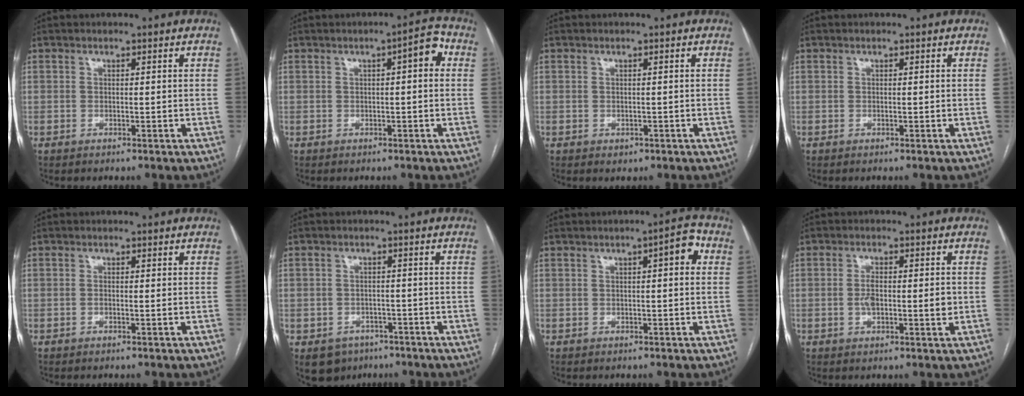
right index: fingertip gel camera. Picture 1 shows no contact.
{"total": 4.1, "force": [0.9, 1.0, 3.8], "torque": [-0.048, 0.015, 0.008]}
{"total": 0.9, "force": [-0.3, 0.7, 0.3], "torque": [-0.007, 0.001, 0.001]}
{"total": 0.0}
{"total": 0.7, "force": [-0.2, 0.1, 0.7], "torque": [-0.012, 0.000, -0.002]}
{"total": 5.8, "force": [-3.4, 4.6, 1.0], "torque": [-0.015, 0.007, -0.042]}
{"total": 3.8, "force": [1.0, 1.0, 3.6], "torque": [-0.045, 0.015, 0.010]}
{"total": 5.0, "force": [-0.4, 1.5, 4.8], "torque": [-0.090, 0.000, -0.007]}